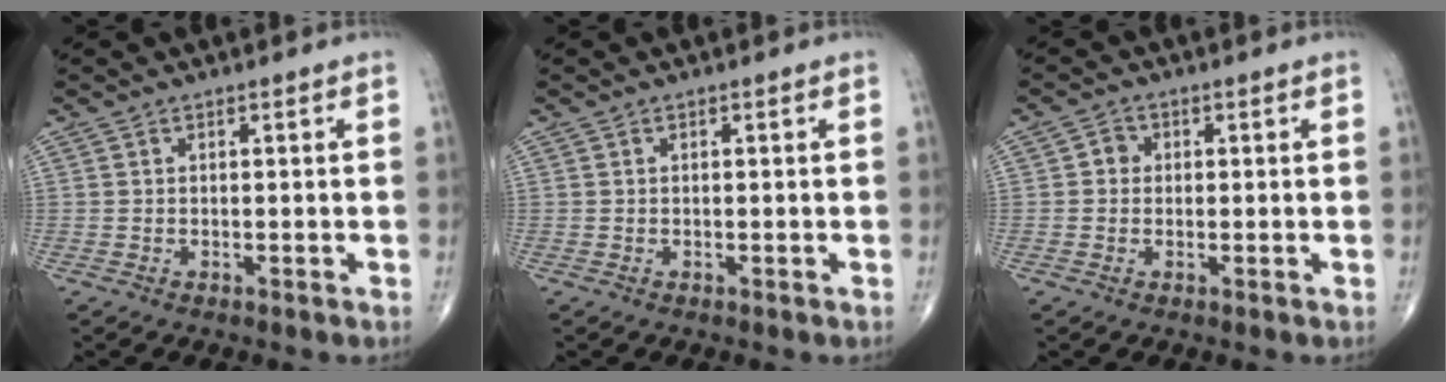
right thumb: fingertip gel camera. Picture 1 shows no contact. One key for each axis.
{"total": 0.0}
{"total": 2.1, "fx": 0.1, "fy": 2.0, "fz": 0.8, "tx": 0.001, "ty": 0.006, "tz": -0.005}